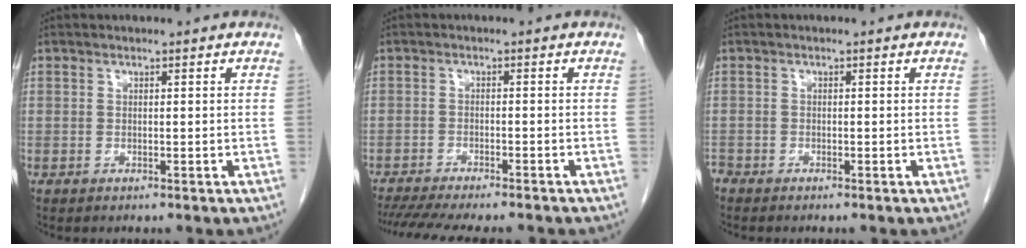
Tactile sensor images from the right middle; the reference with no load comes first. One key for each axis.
{"total": 14.0, "fx": -12.3, "fy": 2.0, "fz": 6.4, "tx": -0.114, "ty": -0.019, "tz": -0.173}
{"total": 1.1, "fx": -1.0, "fy": 0.2, "fz": 0.0, "tx": -0.002, "ty": -0.003, "tz": -0.020}